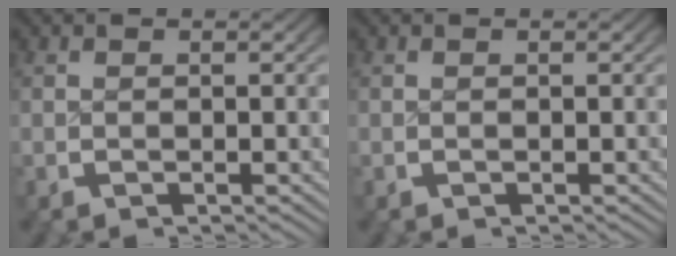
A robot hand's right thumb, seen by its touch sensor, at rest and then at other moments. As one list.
[{"total": 0.0}]